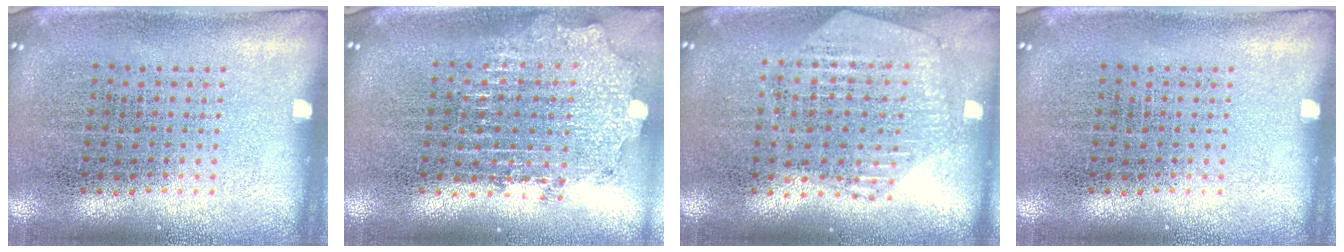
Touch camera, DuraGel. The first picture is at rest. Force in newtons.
{"total": 2.0, "press": 1.6, "slide": 1.3}
{"total": 1.2, "press": 1.2, "slide": 0.2}
{"total": 0.0}